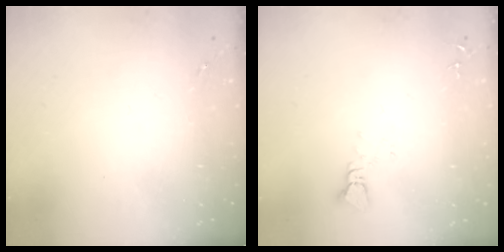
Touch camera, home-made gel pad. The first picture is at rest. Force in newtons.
{"total": 2.4, "press": 2.4, "slide": 0.1}